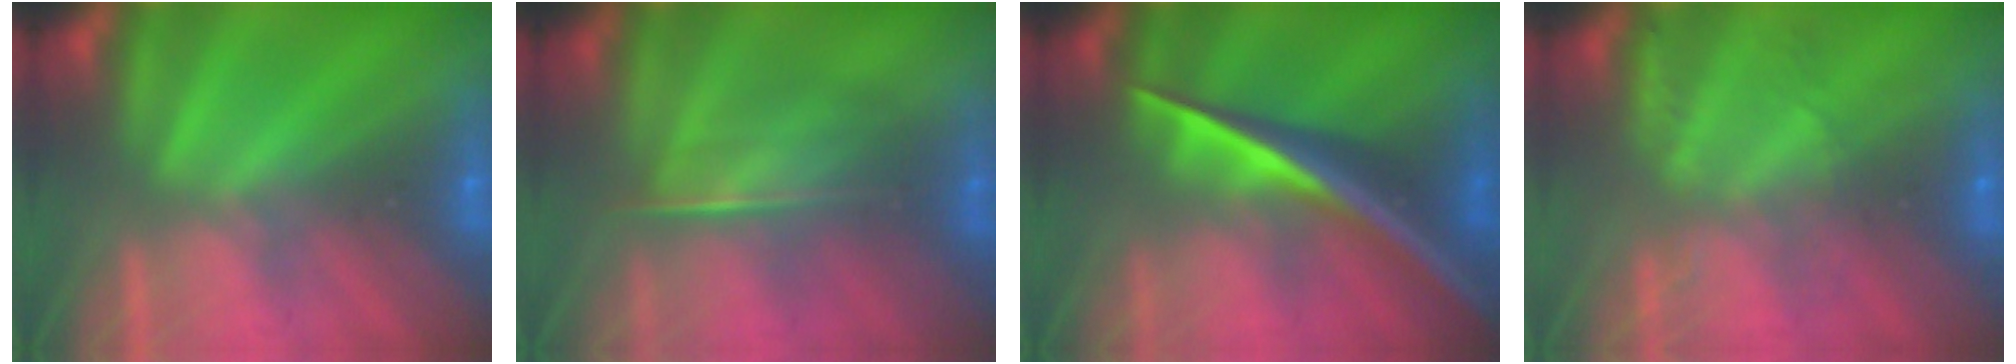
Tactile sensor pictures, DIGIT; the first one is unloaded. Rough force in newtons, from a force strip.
{"total": 2.1}
{"total": 2.5}
{"total": 2.2}